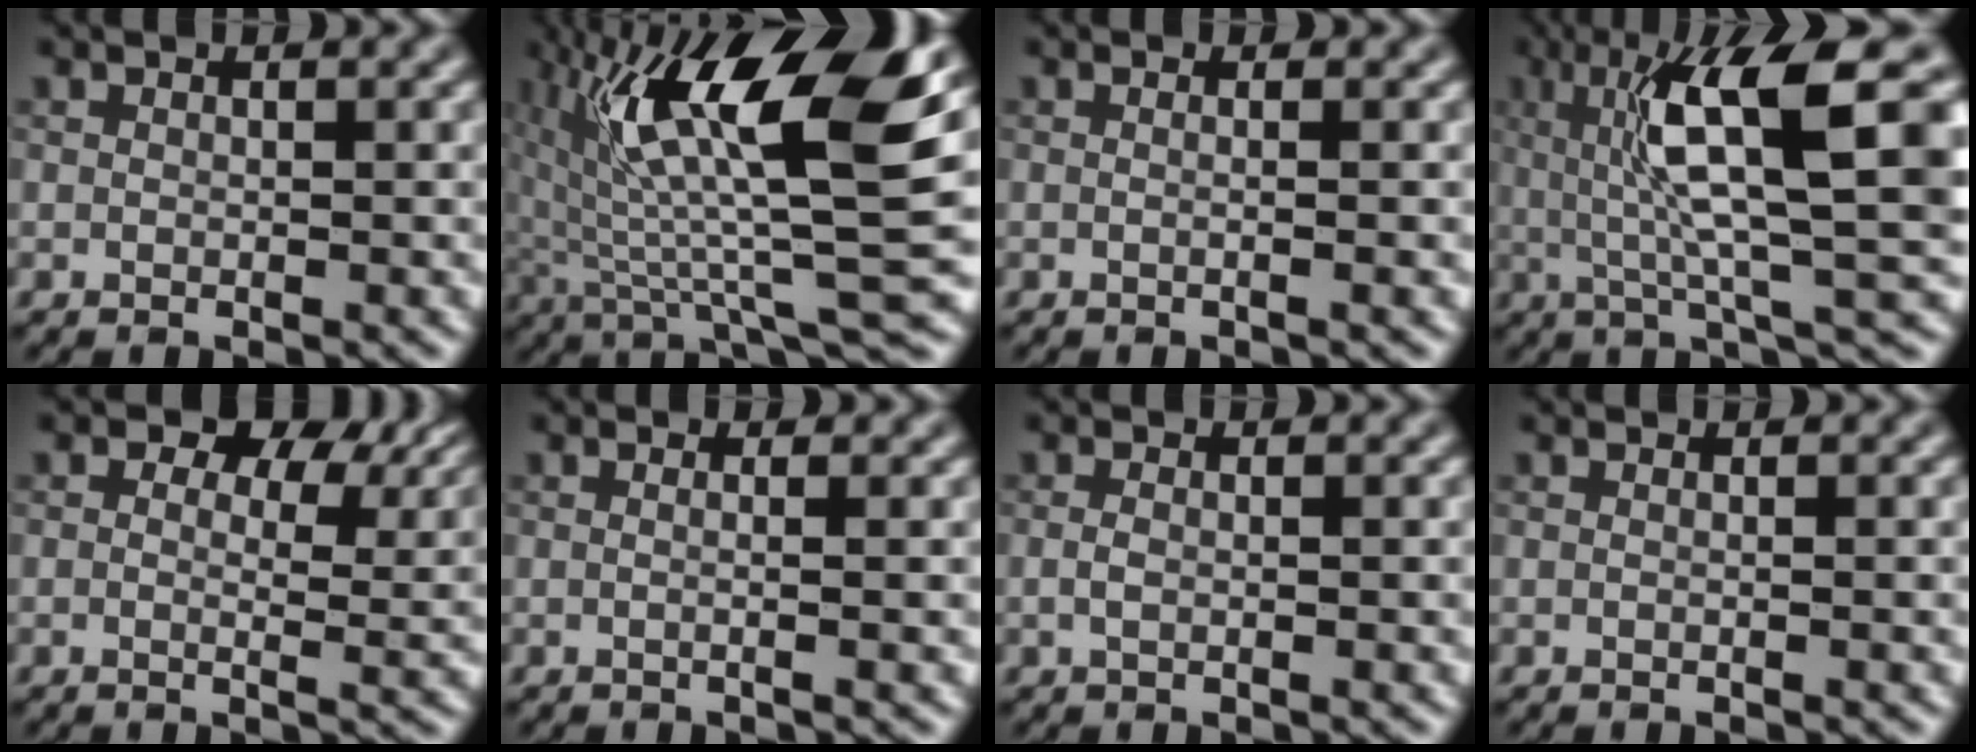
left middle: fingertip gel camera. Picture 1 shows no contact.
{"total": 14.1, "force": [4.3, 3.3, 13.0], "torque": [-0.233, 0.008, 0.080]}
{"total": 1.9, "force": [0.3, 0.9, 1.7], "torque": [-0.003, -0.004, -0.020]}
{"total": 10.9, "force": [2.1, 2.3, 10.4], "torque": [-0.162, 0.006, 0.040]}
{"total": 7.4, "force": [3.6, 3.8, 5.2], "torque": [-0.067, 0.007, 0.036]}
{"total": 2.6, "force": [0.5, 1.3, 2.2], "torque": [-0.003, 0.005, -0.025]}
{"total": 1.0, "force": [-0.2, 0.4, 0.9], "torque": [-0.021, -0.002, -0.006]}
{"total": 0.7, "force": [0.0, 0.3, 0.7], "torque": [-0.005, -0.003, -0.006]}